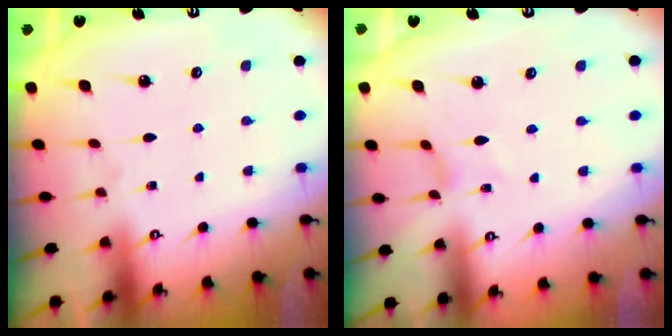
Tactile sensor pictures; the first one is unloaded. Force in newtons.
{"total": 0.0}